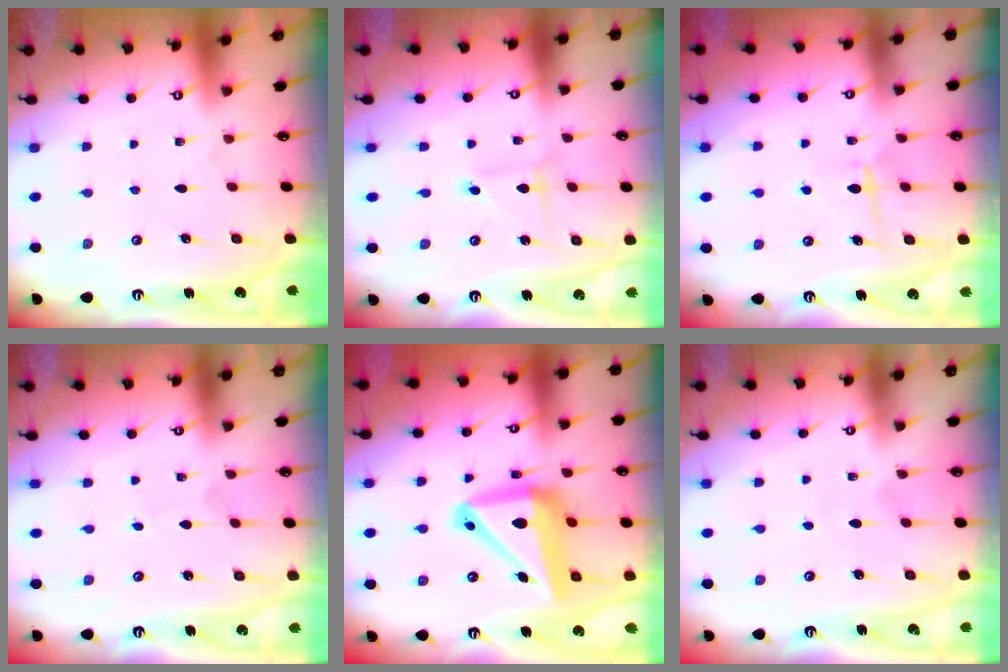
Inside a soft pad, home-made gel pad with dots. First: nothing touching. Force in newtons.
{"total": 0.9, "press": 0.9, "slide": 0.0}
{"total": 7.0, "press": 6.9, "slide": 0.8}
{"total": 0.6, "press": 0.6, "slide": 0.0}
{"total": 15.2, "press": 15.1, "slide": 1.4}
{"total": 3.1, "press": 3.1, "slide": 0.2}